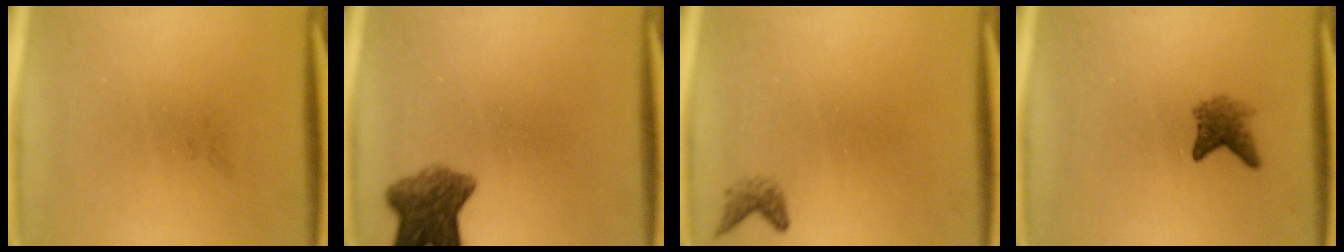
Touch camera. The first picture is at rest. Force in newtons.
{"total": 6.7}
{"total": 1.3}
{"total": 2.7}